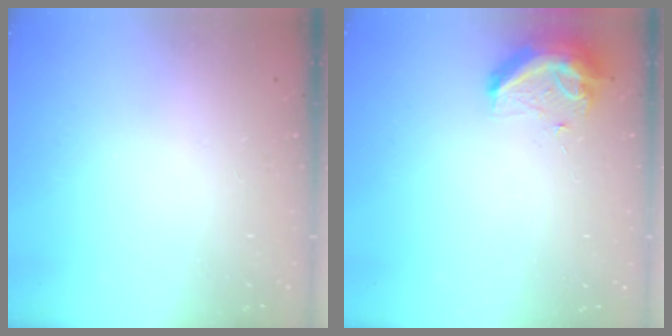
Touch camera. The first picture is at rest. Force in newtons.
{"total": 9.2, "press": 9.2, "slide": 0.3}